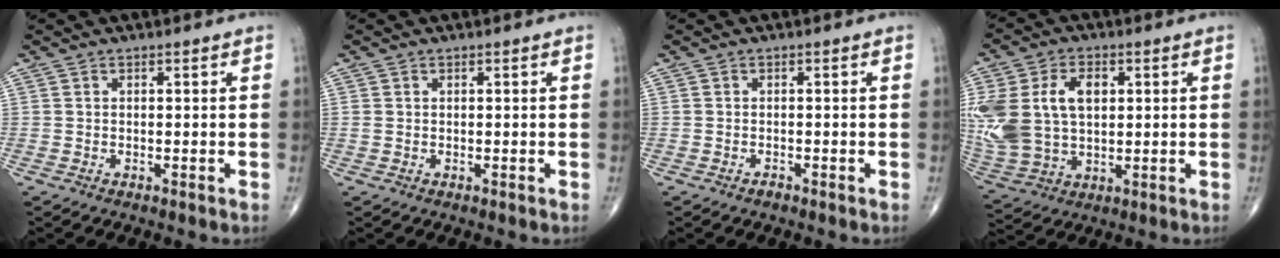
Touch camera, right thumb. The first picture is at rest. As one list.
[{"total": 0.6, "force": [0.1, 0.5, 0.3], "torque": [-0.005, 0.003, 0.004]}, {"total": 0.7, "force": [-0.6, 0.3, 0.2], "torque": [-0.005, 0.002, -0.012]}, {"total": 18.2, "force": [3.3, 12.1, 13.2], "torque": [-0.295, 0.006, 0.075]}]